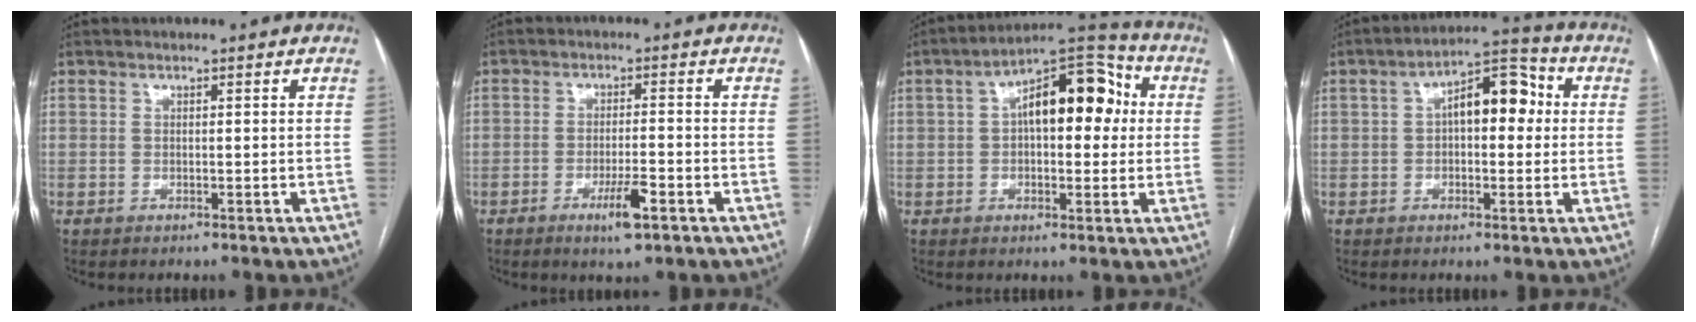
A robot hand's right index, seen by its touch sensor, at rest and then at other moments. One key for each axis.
{"total": 4.9, "fx": -2.5, "fy": 0.6, "fz": 4.1, "tx": -0.076, "ty": -0.004, "tz": -0.040}
{"total": 13.1, "fx": 2.2, "fy": 5.9, "fz": 11.5, "tx": -0.175, "ty": 0.046, "tz": 0.030}
{"total": 9.2, "fx": 1.2, "fy": 4.2, "fz": 8.1, "tx": -0.123, "ty": 0.041, "tz": 0.013}